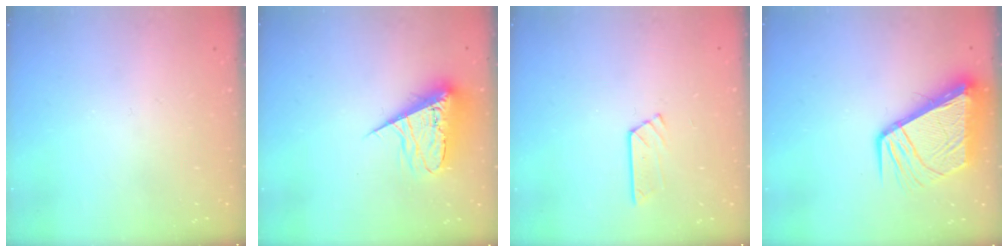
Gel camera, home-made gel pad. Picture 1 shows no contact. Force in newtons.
{"total": 9.3, "press": 9.3, "slide": 0.7}
{"total": 4.7, "press": 4.7, "slide": 0.5}
{"total": 12.3, "press": 12.2, "slide": 1.6}